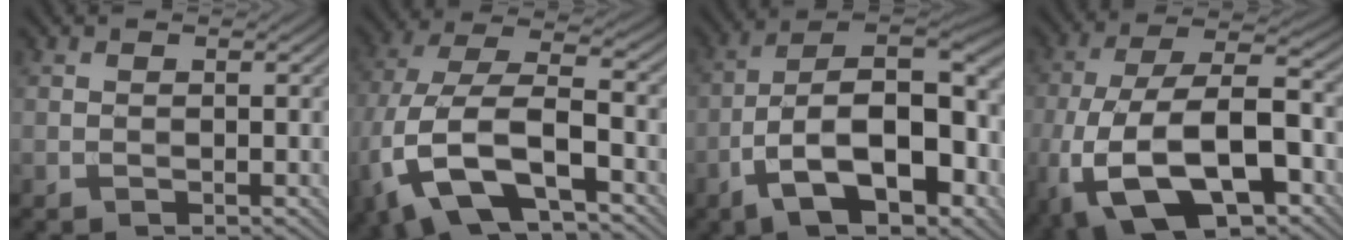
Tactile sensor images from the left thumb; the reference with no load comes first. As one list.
[{"total": 15.3, "force": [-6.0, 7.8, 11.7], "torque": [-0.286, -0.026, -0.106]}, {"total": 16.1, "force": [-6.1, 7.6, 12.8], "torque": [-0.209, -0.011, -0.103]}, {"total": 16.1, "force": [-6.7, 7.5, 12.5], "torque": [-0.247, -0.014, -0.123]}]